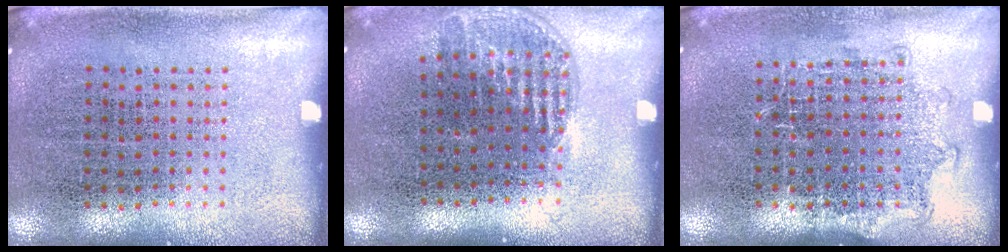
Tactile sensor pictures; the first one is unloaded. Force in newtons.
{"total": 1.1, "press": 1.0, "slide": 0.6}
{"total": 1.1, "press": 0.9, "slide": 0.5}